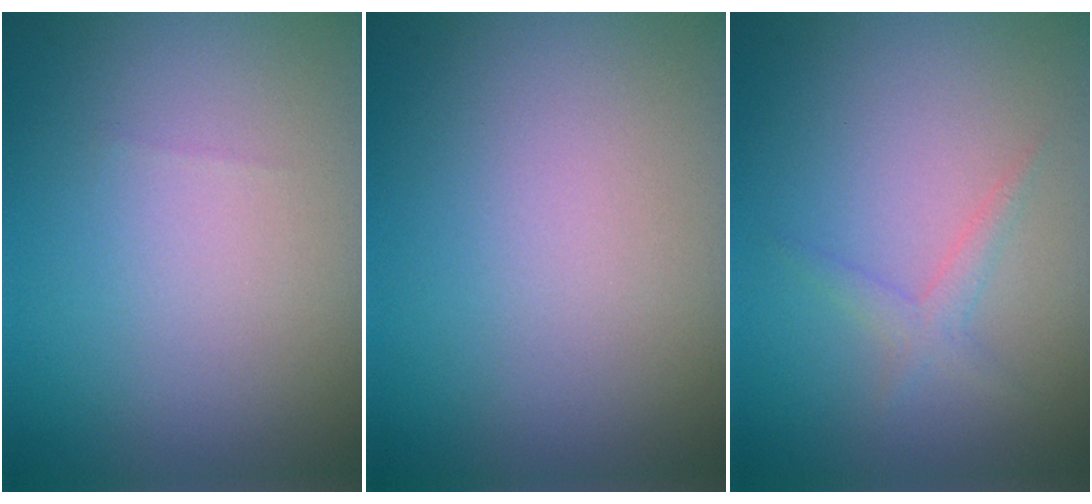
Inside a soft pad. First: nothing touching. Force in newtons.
{"total": 0.0}
{"total": 1.3, "press": 1.3, "slide": 0.2}